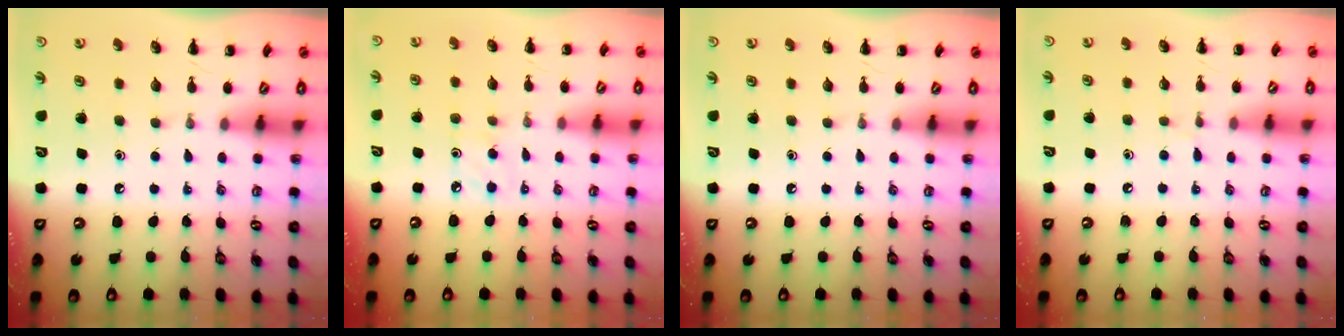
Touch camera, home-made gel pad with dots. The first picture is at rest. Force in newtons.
{"total": 4.0, "press": 3.8, "slide": 1.1}
{"total": 0.0}
{"total": 3.8, "press": 3.5, "slide": 1.4}